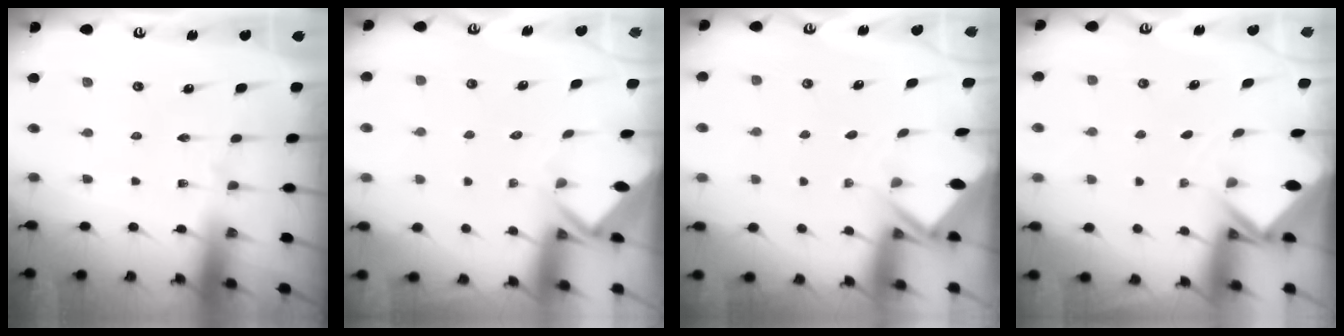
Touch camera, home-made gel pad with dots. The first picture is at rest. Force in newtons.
{"total": 2.8, "press": 2.8, "slide": 0.1}
{"total": 2.4, "press": 2.4, "slide": 0.1}
{"total": 2.7, "press": 2.7, "slide": 0.2}